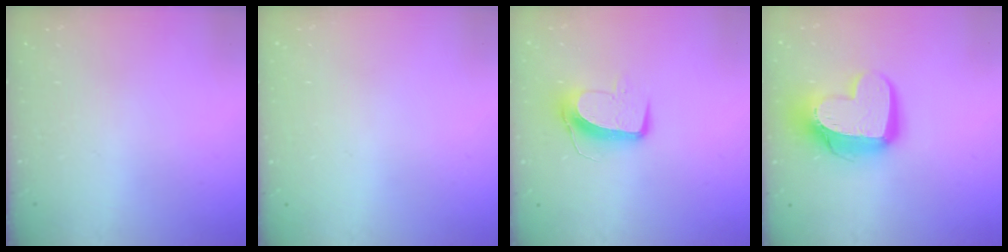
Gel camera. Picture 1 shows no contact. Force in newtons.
{"total": 0.0}
{"total": 9.8, "press": 9.7, "slide": 0.8}
{"total": 14.9, "press": 14.8, "slide": 1.4}